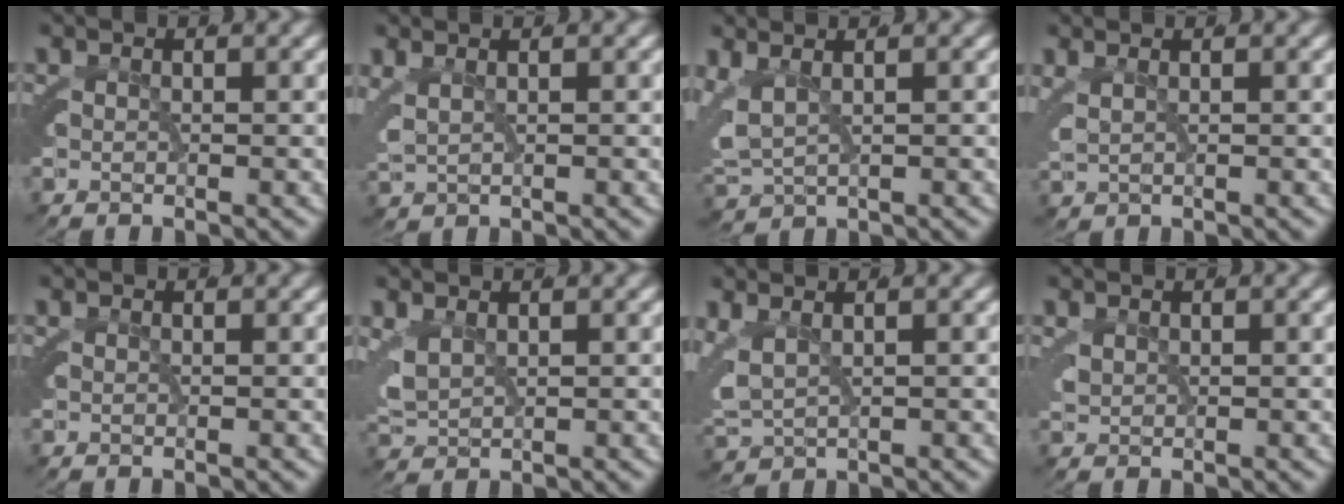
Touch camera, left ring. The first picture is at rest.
{"total": 0.7, "force": [0.6, 0.1, 0.4], "torque": [-0.020, 0.003, 0.013]}
{"total": 4.8, "force": [-0.4, 3.9, 2.7], "torque": [-0.086, -0.014, -0.003]}
{"total": 0.9, "force": [0.6, -0.6, 0.0], "torque": [-0.008, 0.006, 0.013]}
{"total": 0.0}
{"total": 1.7, "force": [0.1, 1.3, 1.0], "torque": [-0.036, -0.004, 0.004]}
{"total": 3.8, "force": [-0.1, 3.1, 2.2], "torque": [-0.071, -0.010, 0.002]}
{"total": 0.8, "force": [0.7, 0.2, 0.2], "torque": [0.005, 0.006, 0.013]}